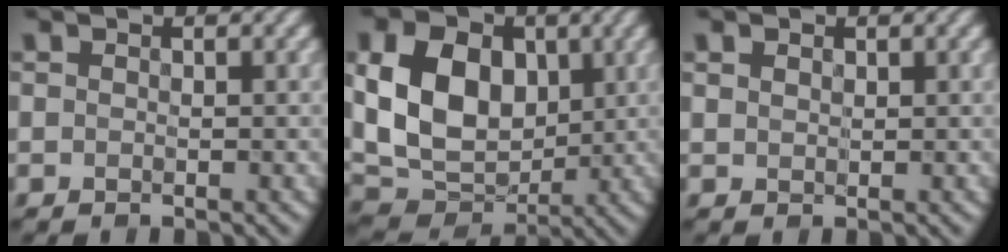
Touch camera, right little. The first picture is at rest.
{"total": 10.8, "force": [1.1, 7.7, 7.4], "torque": [-0.152, 0.003, 0.008]}
{"total": 1.0, "force": [0.6, 0.7, 0.3], "torque": [-0.010, -0.001, 0.013]}